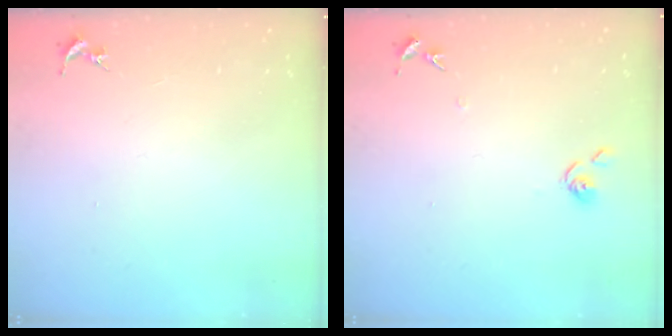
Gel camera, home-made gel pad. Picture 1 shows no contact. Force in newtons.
{"total": 6.7, "press": 6.7, "slide": 0.6}